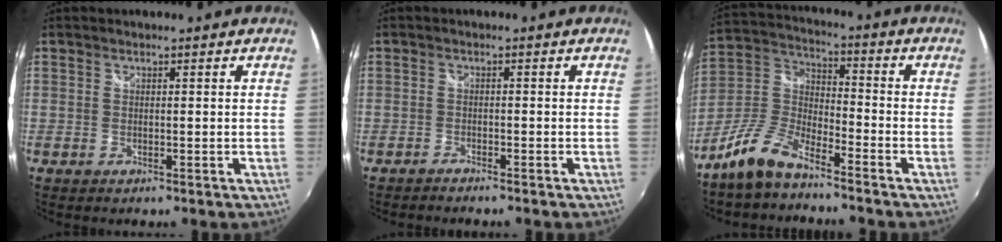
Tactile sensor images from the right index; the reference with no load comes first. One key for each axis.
{"total": 1.8, "fx": -1.7, "fy": 0.2, "fz": 0.6, "tx": -0.025, "ty": -0.007, "tz": -0.033}
{"total": 10.2, "fx": -7.4, "fy": 3.5, "fz": 6.0, "tx": -0.145, "ty": 0.011, "tz": -0.151}